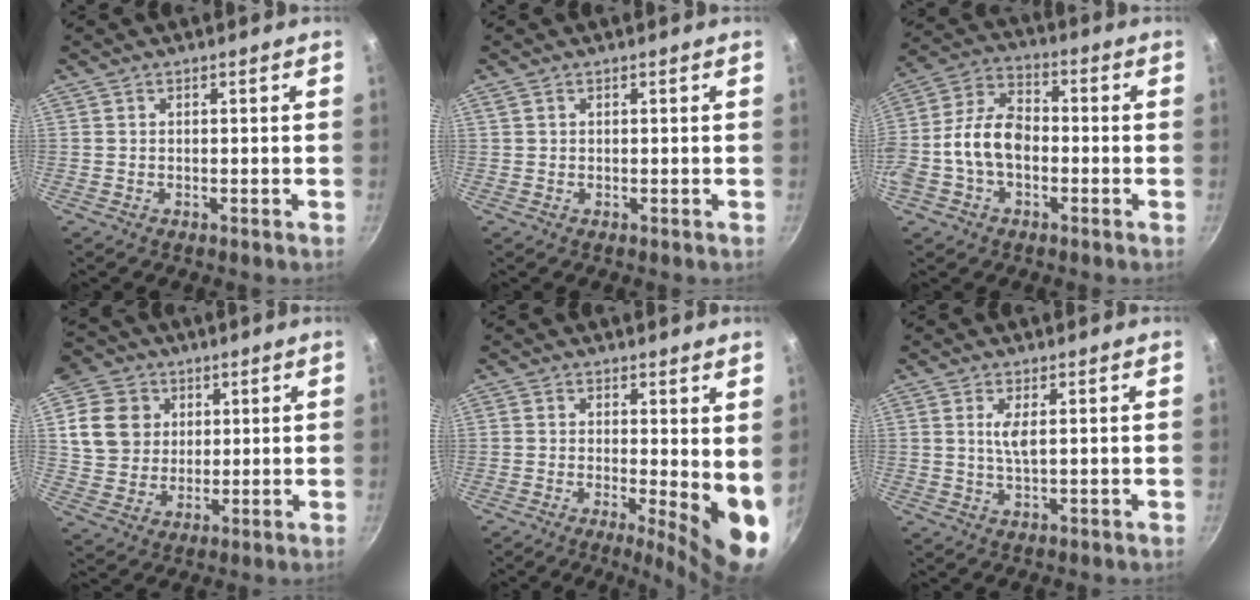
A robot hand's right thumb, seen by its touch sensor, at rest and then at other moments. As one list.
[{"total": 0.7, "force": [0.3, 0.5, 0.3], "torque": [-0.006, 0.003, 0.006]}, {"total": 11.6, "force": [-2.1, 7.7, 8.4], "torque": [-0.140, 0.041, -0.053]}, {"total": 12.4, "force": [4.0, 10.7, 4.9], "torque": [-0.061, -0.007, 0.073]}, {"total": 9.5, "force": [-0.3, 2.8, 9.0], "torque": [-0.107, -0.021, -0.001]}, {"total": 3.1, "force": [0.9, 0.8, 2.8], "torque": [-0.058, -0.006, 0.020]}]